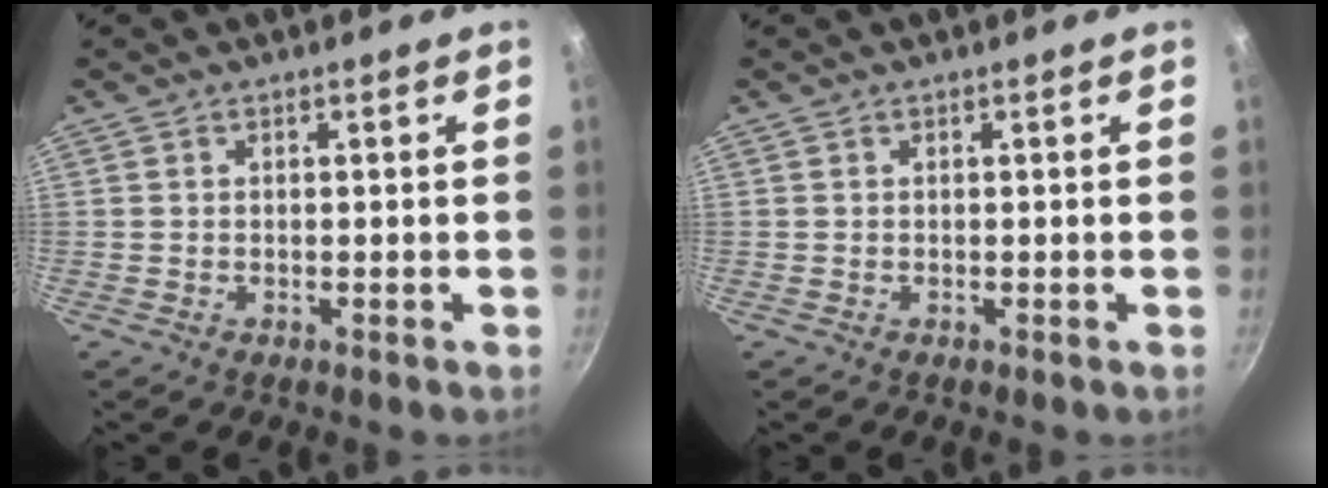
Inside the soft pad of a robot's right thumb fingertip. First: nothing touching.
{"total": 0.0}